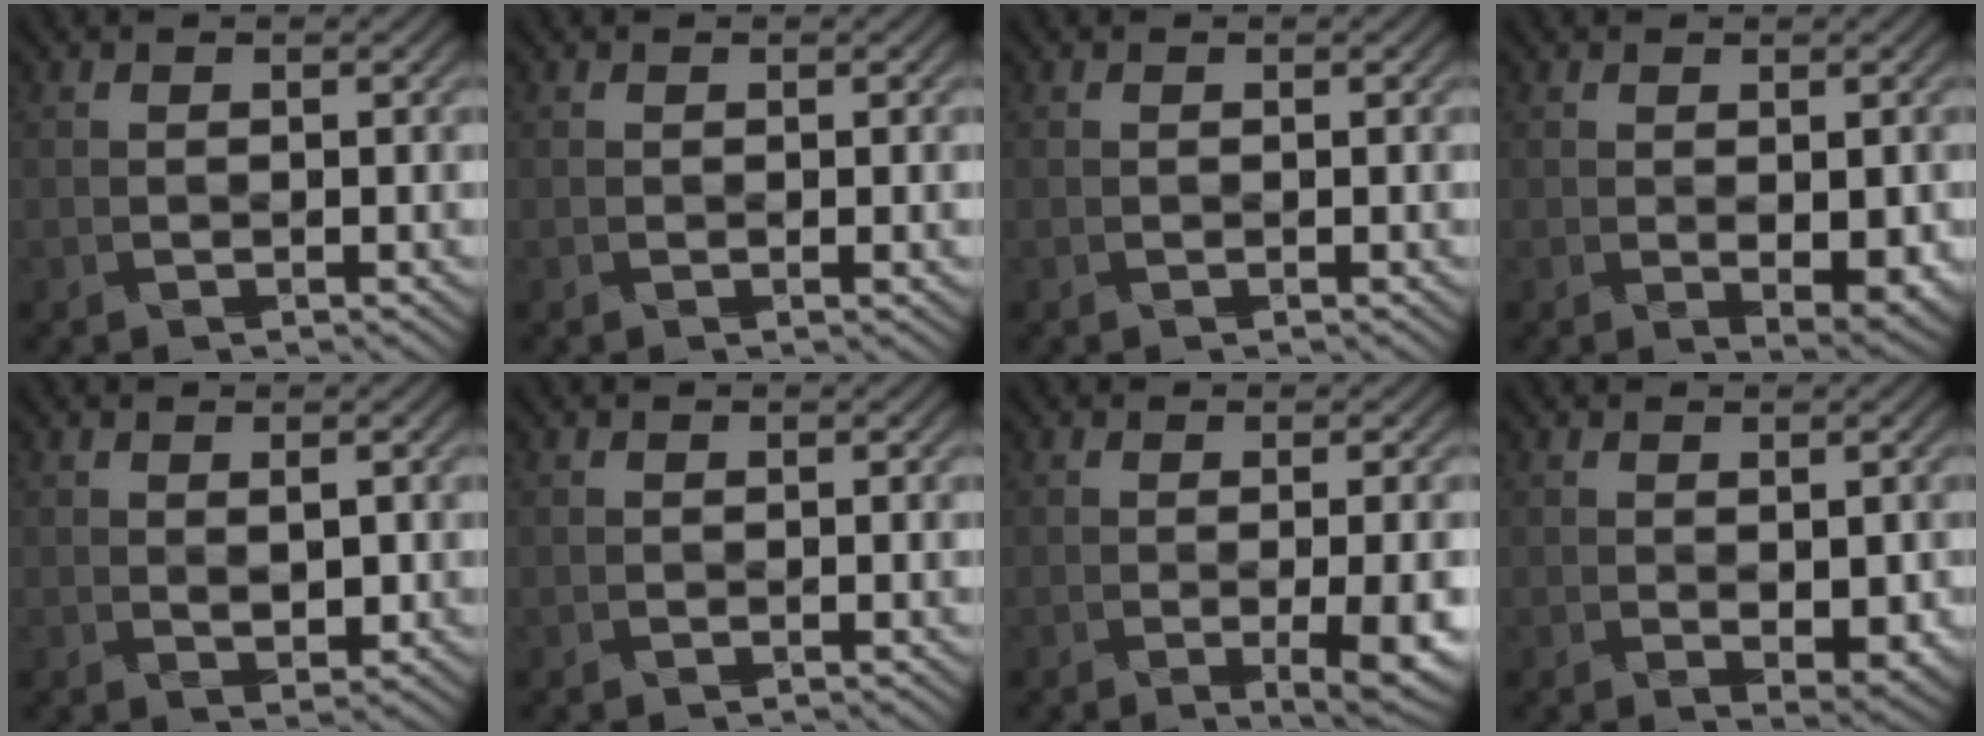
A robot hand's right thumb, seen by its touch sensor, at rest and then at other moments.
{"total": 0.6, "force": [0.0, 0.1, 0.6], "torque": [-0.007, -0.004, 0.000]}
{"total": 0.0}
{"total": 3.3, "force": [-0.3, 1.6, 2.9], "torque": [-0.048, -0.012, 0.004]}
{"total": 2.0, "force": [0.4, 1.0, 1.7], "torque": [-0.034, -0.006, 0.011]}
{"total": 0.0}
{"total": 5.3, "force": [-1.2, 1.2, 5.1], "torque": [-0.078, -0.009, -0.011]}
{"total": 2.9, "force": [-0.1, 1.5, 2.5], "torque": [-0.038, -0.011, 0.007]}